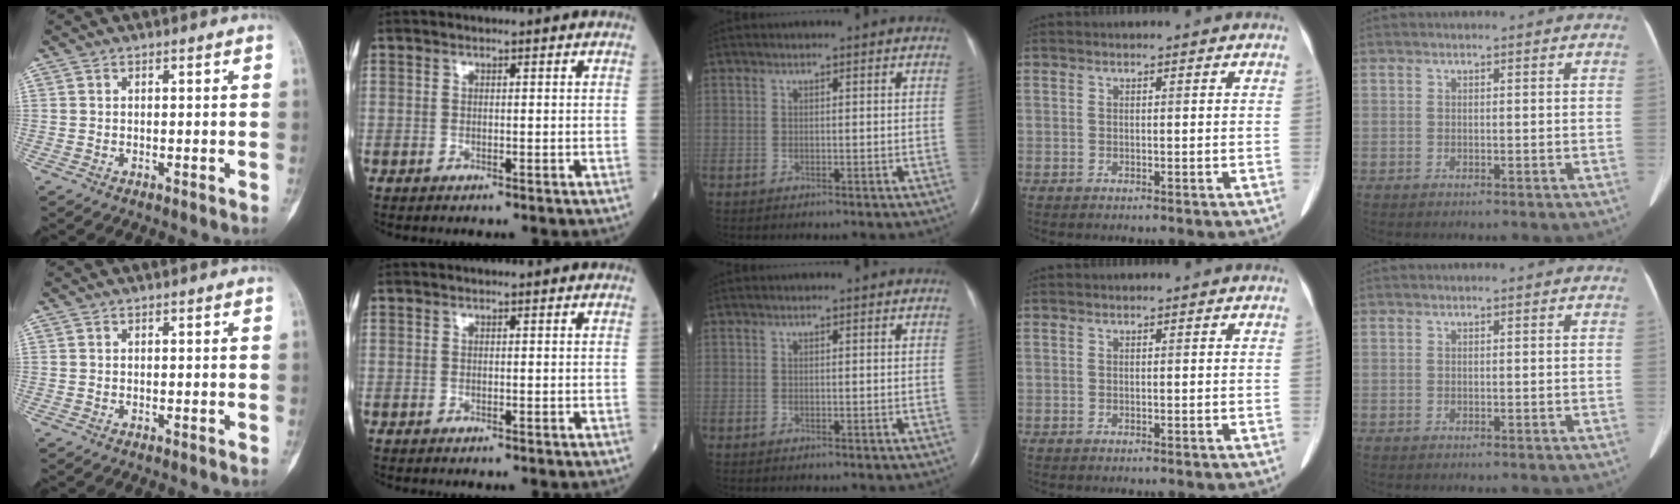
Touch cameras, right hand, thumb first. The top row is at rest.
{}